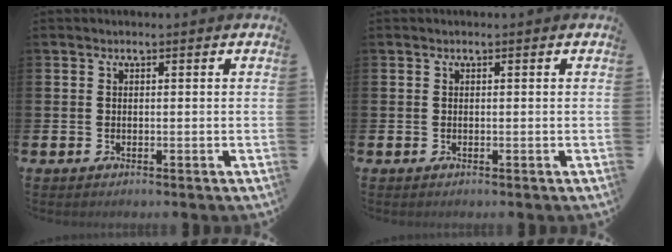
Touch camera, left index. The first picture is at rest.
{"total": 0.0}